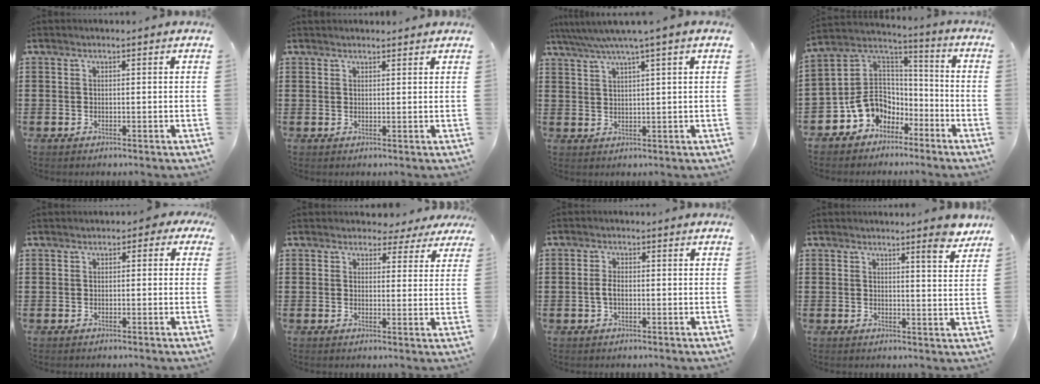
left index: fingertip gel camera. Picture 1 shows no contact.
{"total": 1.3, "force": [1.2, 0.2, 0.1], "torque": [-0.004, 0.000, 0.024]}
{"total": 4.0, "force": [2.6, -0.5, 3.0], "torque": [-0.066, -0.008, 0.043]}
{"total": 8.7, "force": [-4.0, 7.5, 2.0], "torque": [-0.069, 0.006, -0.072]}
{"total": 1.1, "force": [-0.5, 0.8, 0.6], "torque": [-0.016, 0.006, -0.012]}
{"total": 3.1, "force": [2.5, 1.7, 0.7], "torque": [-0.018, -0.001, 0.043]}
{"total": 2.2, "force": [-0.4, 1.0, 1.9], "torque": [-0.046, -0.001, -0.011]}
{"total": 4.1, "force": [3.6, -0.1, 2.1], "torque": [-0.026, -0.019, 0.057]}